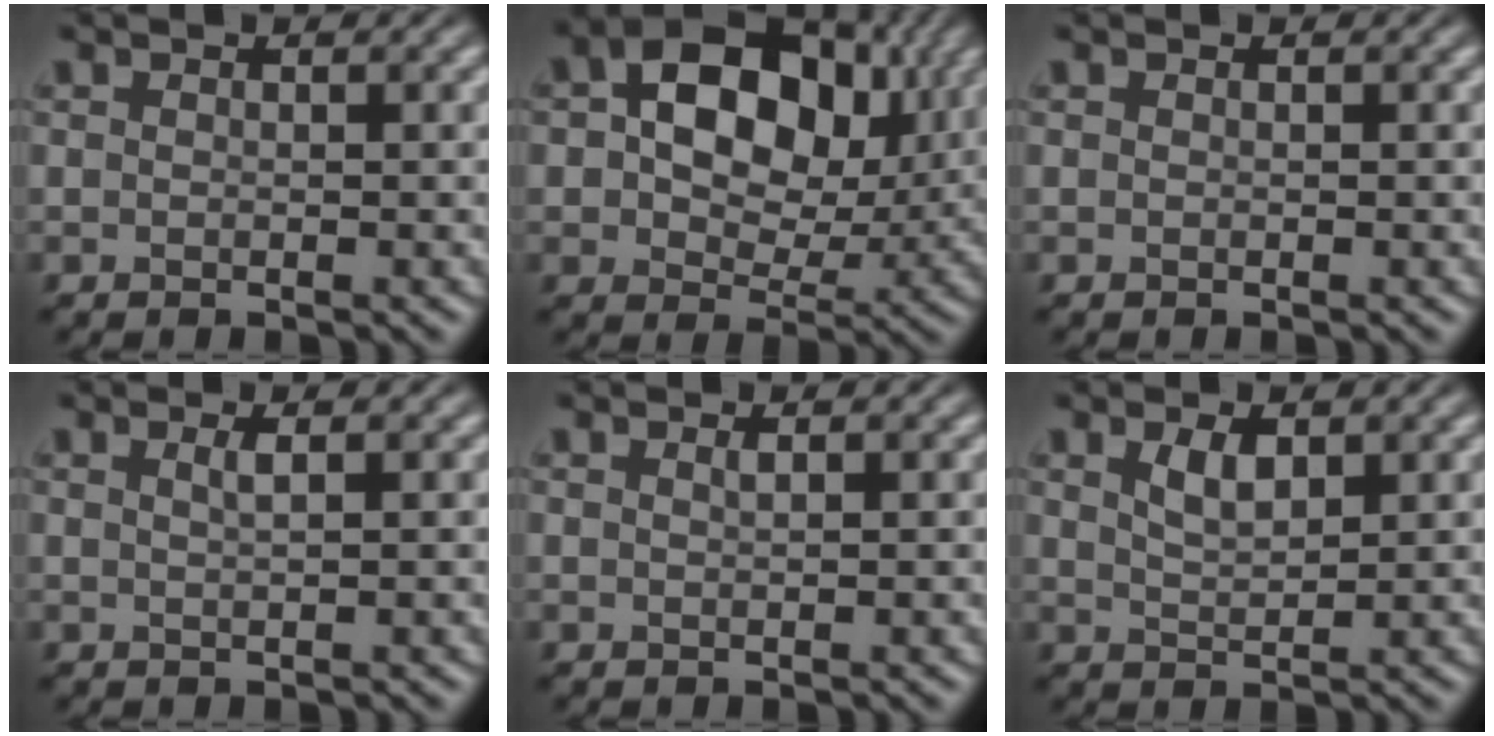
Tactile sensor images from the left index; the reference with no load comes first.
{"total": 12.2, "force": [2.5, 8.2, 8.7], "torque": [-0.129, 0.020, 0.030]}
{"total": 0.0}
{"total": 1.2, "force": [0.5, 0.4, 1.0], "torque": [-0.013, 0.003, 0.005]}
{"total": 0.6, "force": [0.3, 0.2, 0.4], "torque": [-0.005, 0.001, 0.005]}
{"total": 2.1, "force": [1.2, 0.8, 1.5], "torque": [-0.031, -0.001, 0.025]}